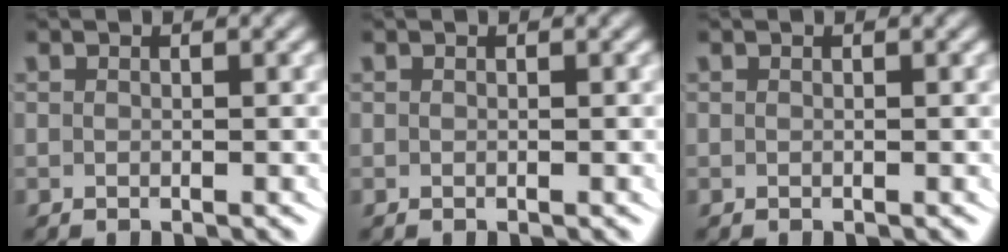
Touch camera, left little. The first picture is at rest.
{"total": 0.0}
{"total": 0.0}